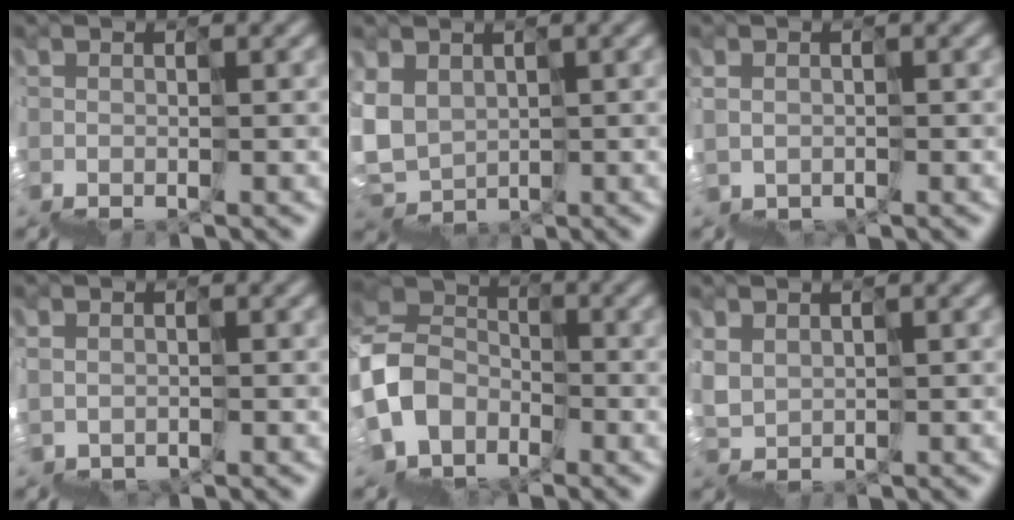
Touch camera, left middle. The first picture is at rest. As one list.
[{"total": 5.0, "force": [2.9, 3.7, 1.6], "torque": [-0.036, 0.018, 0.056]}, {"total": 0.9, "force": [0.1, 0.9, 0.4], "torque": [-0.003, 0.001, 0.003]}, {"total": 1.0, "force": [-0.1, 0.8, 0.6], "torque": [-0.011, -0.002, 0.002]}, {"total": 4.9, "force": [-0.9, 4.2, 2.4], "torque": [-0.058, 0.012, -0.033]}, {"total": 3.4, "force": [2.4, 2.1, 1.1], "torque": [-0.014, 0.012, 0.054]}]